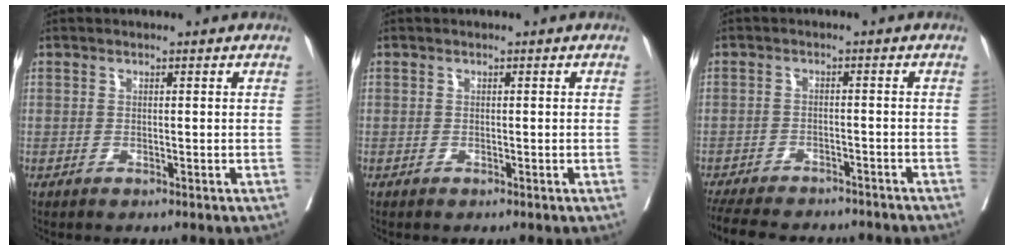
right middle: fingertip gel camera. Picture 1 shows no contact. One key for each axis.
{"total": 0.0}
{"total": 15.9, "fx": -13.9, "fy": 4.6, "fz": 6.2, "tx": -0.149, "ty": -0.016, "tz": -0.186}